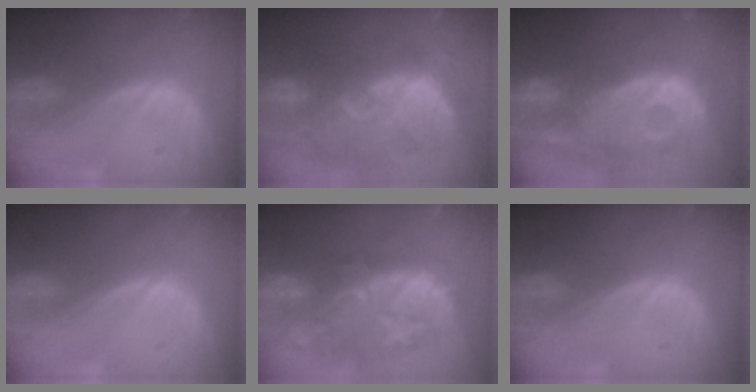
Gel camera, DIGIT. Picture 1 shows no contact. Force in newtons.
{"total": 13.2, "press": 11.4, "slide": 6.6}
{"total": 13.0, "press": 11.3, "slide": 6.3}
{"total": 0.0}
{"total": 11.3, "press": 10.4, "slide": 4.3}
{"total": 0.0}